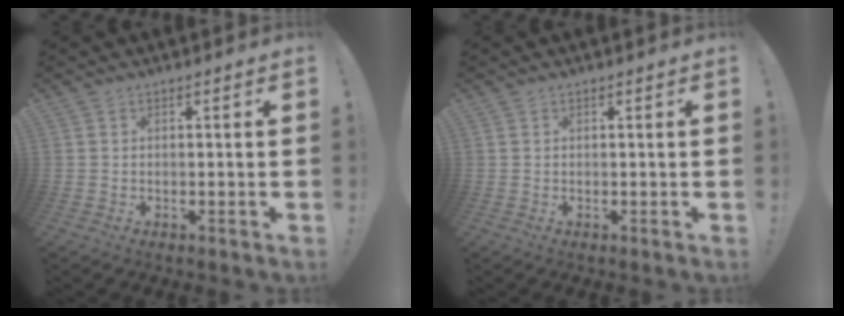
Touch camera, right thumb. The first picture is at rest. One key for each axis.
{"total": 0.0}